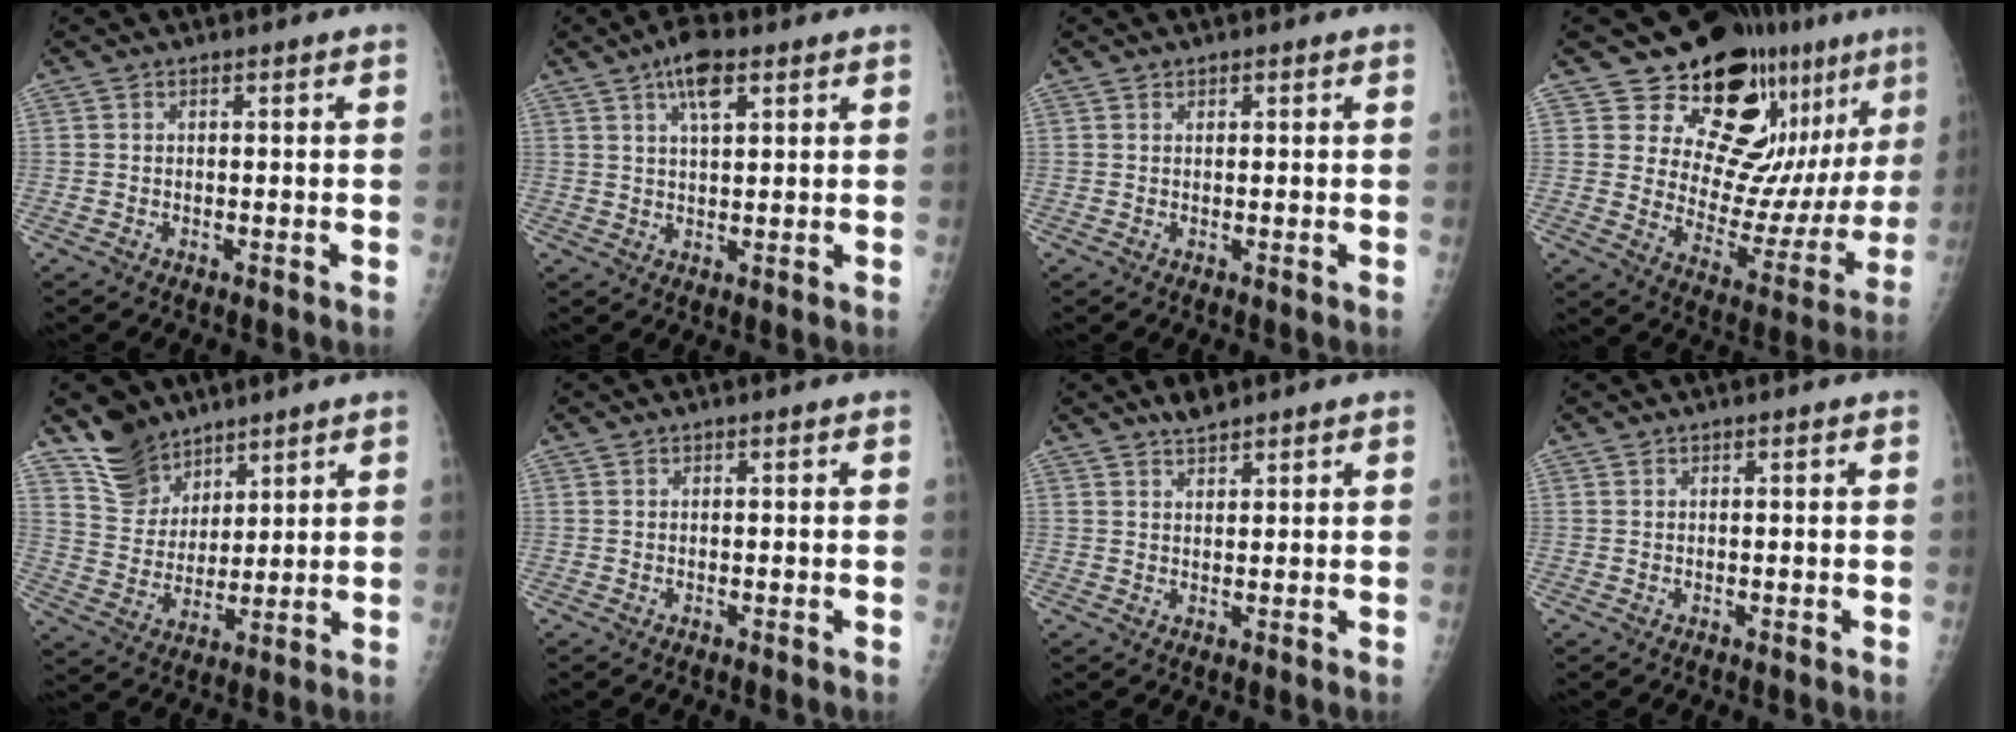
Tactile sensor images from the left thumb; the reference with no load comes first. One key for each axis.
{"total": 6.3, "fx": 3.2, "fy": 2.3, "fz": 4.9, "tx": -0.079, "ty": -0.004, "tz": 0.053}
{"total": 0.7, "fx": 0.4, "fy": 0.5, "fz": 0.3, "tx": 0.001, "ty": -0.001, "tz": 0.005}
{"total": 20.0, "fx": 13.3, "fy": 8.9, "fz": 12.0, "tx": -0.110, "ty": -0.090, "tz": 0.188}
{"total": 9.4, "fx": 7.4, "fy": 5.6, "fz": 1.4, "tx": 0.001, "ty": -0.052, "tz": 0.155}
{"total": 0.0}
{"total": 2.9, "fx": 2.5, "fy": 0.8, "fz": 1.2, "tx": -0.016, "ty": -0.011, "tz": 0.043}
{"total": 0.0}